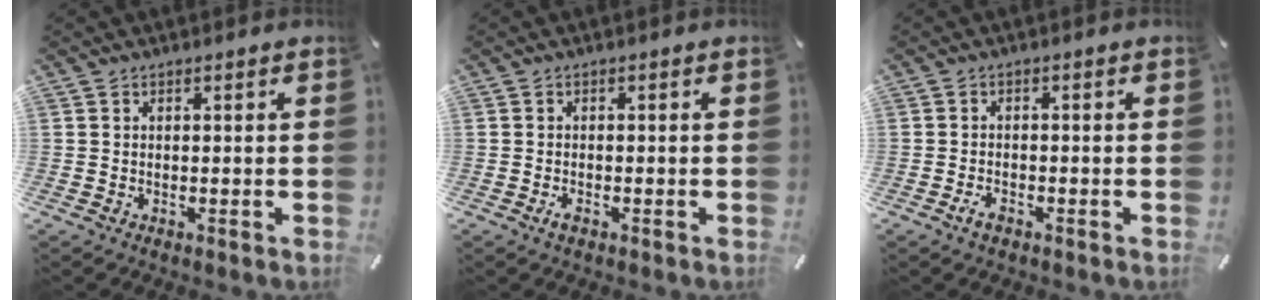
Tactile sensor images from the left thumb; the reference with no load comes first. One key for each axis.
{"total": 1.5, "fx": -0.9, "fy": 0.6, "fz": 1.0, "tx": -0.026, "ty": 0.000, "tz": -0.018}
{"total": 2.2, "fx": -1.4, "fy": 1.1, "fz": 1.3, "tx": -0.031, "ty": 0.003, "tz": -0.029}